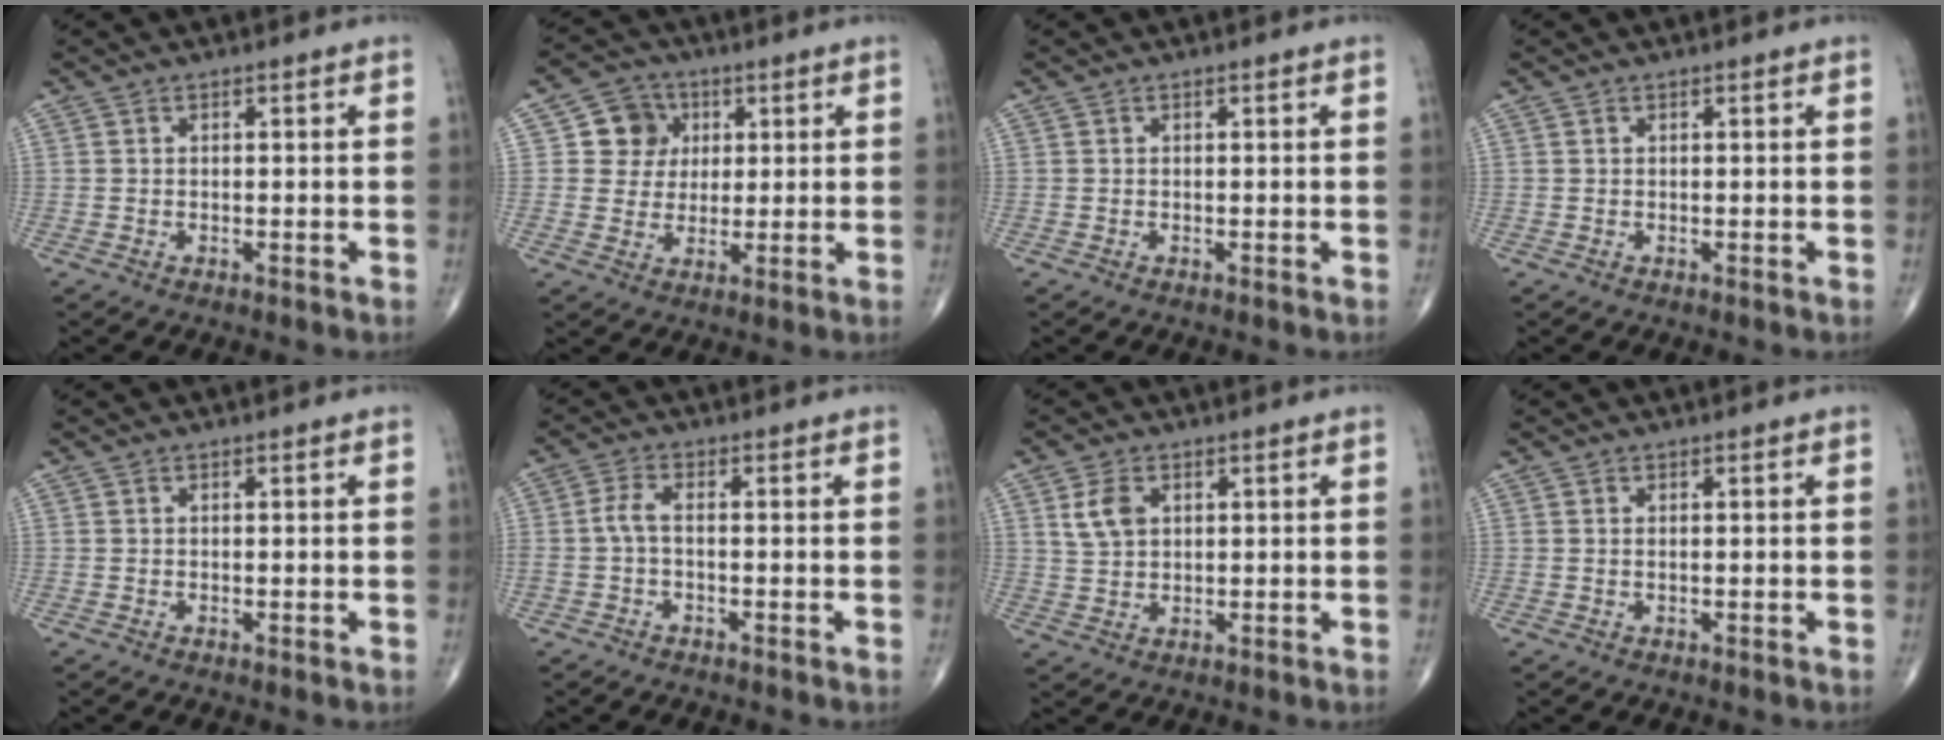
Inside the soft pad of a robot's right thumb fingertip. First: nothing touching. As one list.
[{"total": 7.2, "force": [2.0, 6.6, 2.0], "torque": [0.005, 0.001, 0.029]}, {"total": 0.0}, {"total": 0.0}, {"total": 0.0}, {"total": 3.0, "force": [-0.6, 1.2, 2.7], "torque": [-0.063, 0.007, -0.017]}, {"total": 5.0, "force": [1.8, 3.2, 3.3], "torque": [-0.055, -0.003, 0.039]}, {"total": 0.0}]